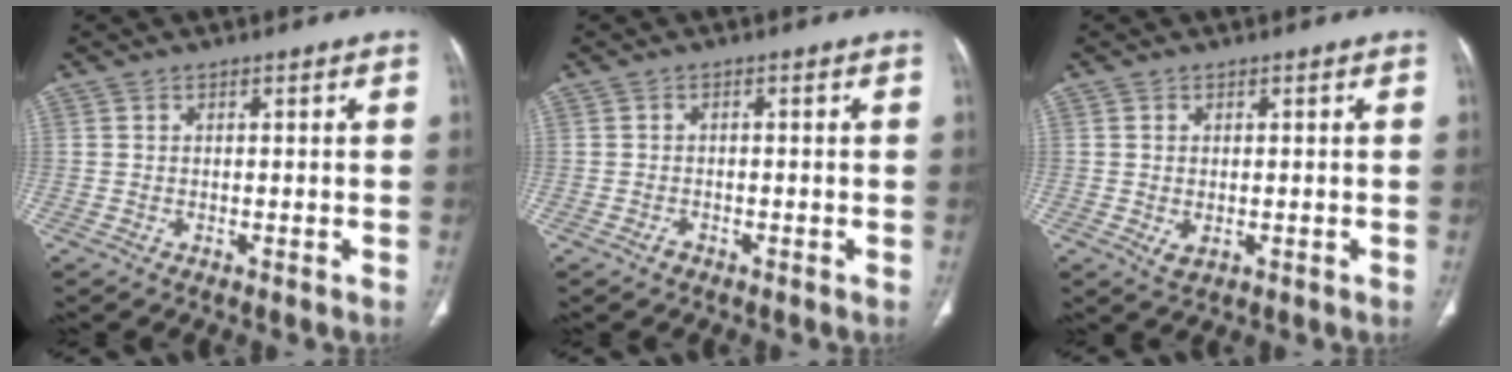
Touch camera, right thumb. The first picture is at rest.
{"total": 1.1, "force": [-0.8, 0.6, 0.3], "torque": [-0.008, 0.004, -0.014]}
{"total": 2.0, "force": [-0.3, 1.3, 1.5], "torque": [-0.027, -0.004, 0.002]}